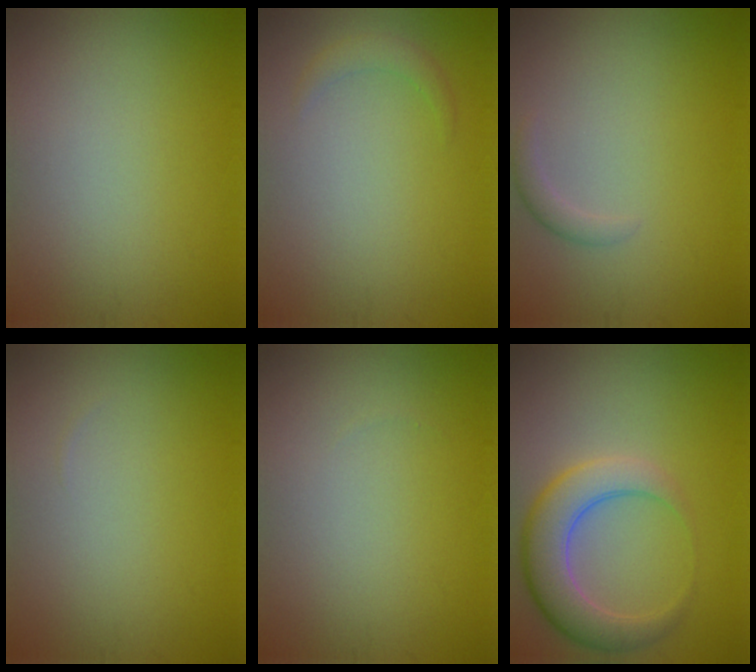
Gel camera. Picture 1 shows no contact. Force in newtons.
{"total": 1.3, "press": 1.3, "slide": 0.1}
{"total": 1.1, "press": 1.1, "slide": 0.0}
{"total": 0.0}
{"total": 0.0}
{"total": 5.7, "press": 5.7, "slide": 0.3}